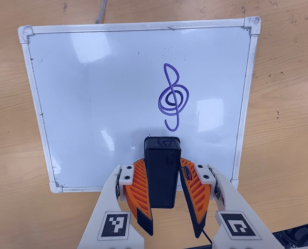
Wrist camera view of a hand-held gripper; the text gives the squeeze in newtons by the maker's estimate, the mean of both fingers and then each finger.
{"total": 8.1, "left": 6.7, "right": 9.5}